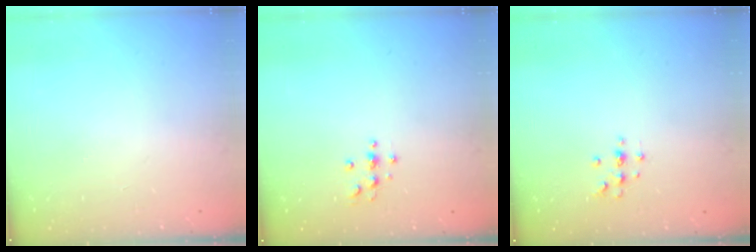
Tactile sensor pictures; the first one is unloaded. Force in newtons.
{"total": 3.3, "press": 3.3, "slide": 0.5}
{"total": 4.3, "press": 4.2, "slide": 1.0}